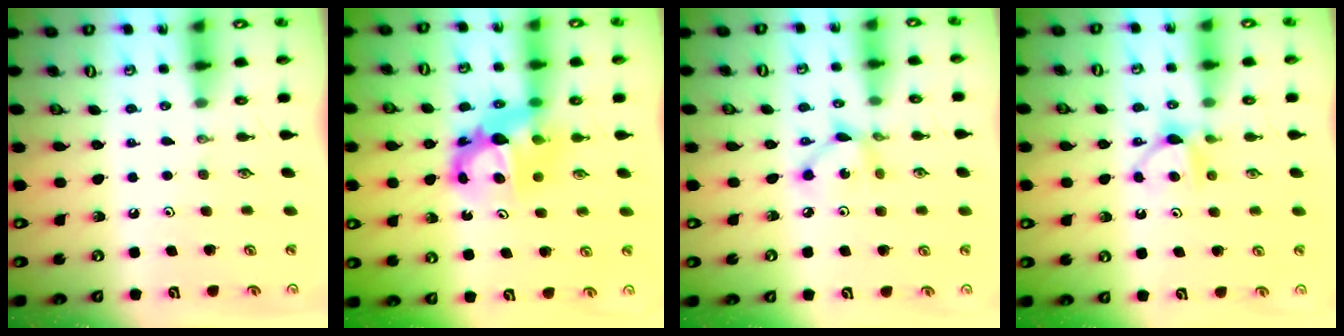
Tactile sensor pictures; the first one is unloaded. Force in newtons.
{"total": 8.1, "press": 8.1, "slide": 0.5}
{"total": 4.9, "press": 4.9, "slide": 0.2}
{"total": 5.5, "press": 5.5, "slide": 0.7}